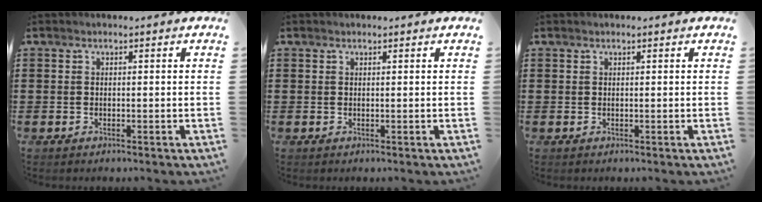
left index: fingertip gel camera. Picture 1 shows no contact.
{"total": 0.0}
{"total": 0.0}